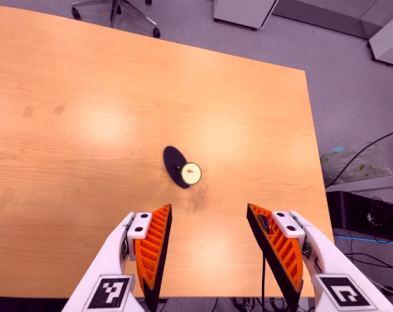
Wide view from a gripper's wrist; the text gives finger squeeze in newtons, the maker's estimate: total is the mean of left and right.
{"total": 0.0}